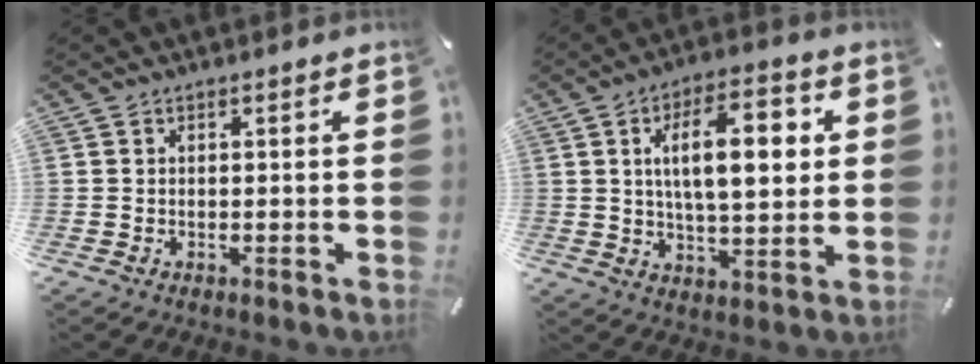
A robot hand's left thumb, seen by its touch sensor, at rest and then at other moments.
{"total": 14.9, "force": [3.6, 6.9, 12.8], "torque": [-0.203, 0.002, 0.053]}